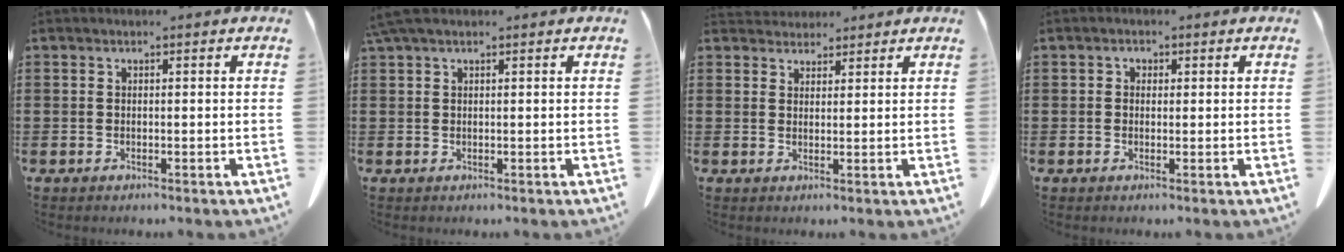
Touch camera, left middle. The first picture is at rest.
{"total": 2.1, "force": [1.4, 0.5, 1.5], "torque": [-0.035, 0.003, 0.025]}
{"total": 2.7, "force": [2.5, 0.8, -0.1], "torque": [-0.005, -0.001, 0.049]}
{"total": 0.9, "force": [0.0, 0.8, 0.3], "torque": [-0.009, 0.005, 0.000]}